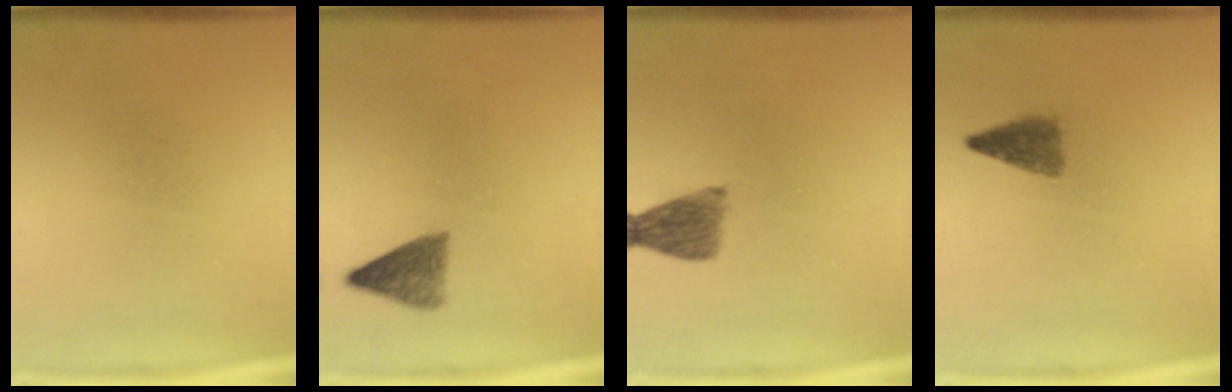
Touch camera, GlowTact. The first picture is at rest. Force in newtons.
{"total": 3.7}
{"total": 4.5}
{"total": 2.8}